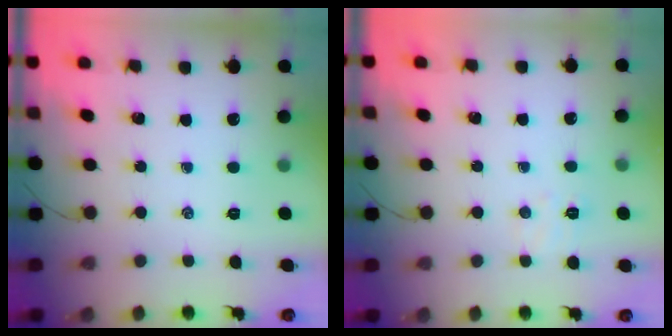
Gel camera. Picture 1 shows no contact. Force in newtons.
{"total": 4.9, "press": 4.7, "slide": 1.2}